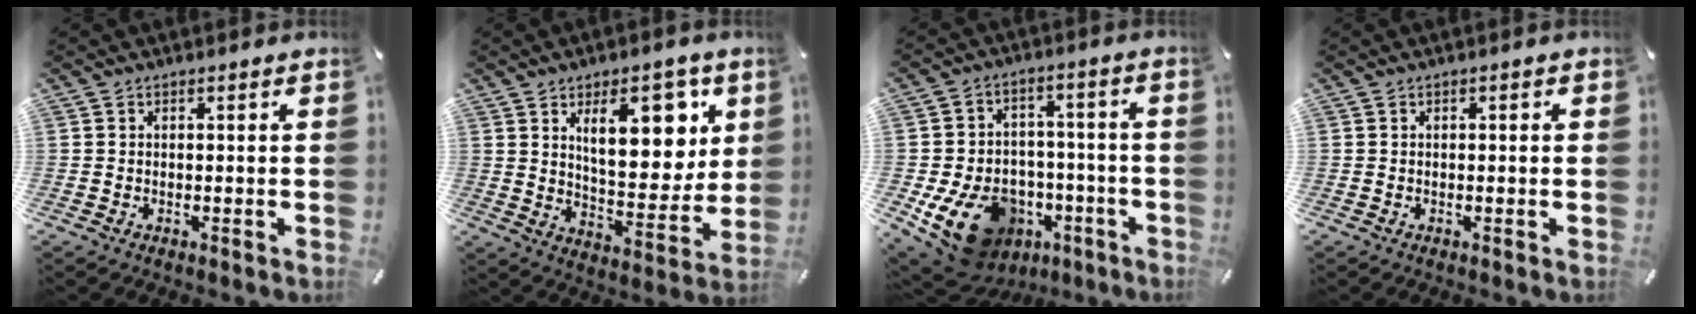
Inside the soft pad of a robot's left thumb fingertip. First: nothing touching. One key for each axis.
{"total": 17.3, "fx": 7.6, "fy": 8.4, "fz": 13.0, "tx": -0.168, "ty": -0.030, "tz": 0.121}
{"total": 15.9, "fx": -6.5, "fy": 11.8, "fz": 8.3, "tx": -0.151, "ty": 0.035, "tz": -0.095}
{"total": 0.5, "fx": -0.1, "fy": 0.2, "fz": 0.5, "tx": -0.009, "ty": 0.000, "tz": -0.002}